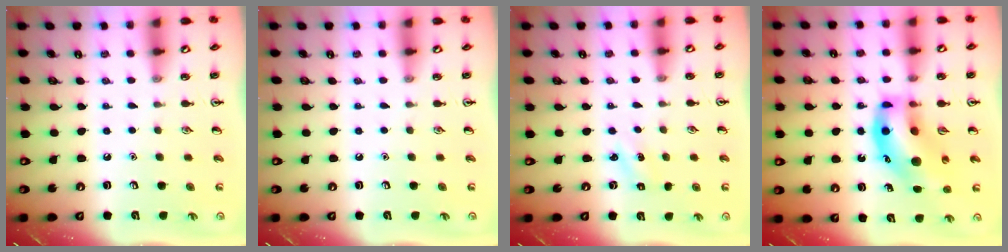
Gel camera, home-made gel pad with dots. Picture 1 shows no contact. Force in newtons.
{"total": 0.0}
{"total": 1.4, "press": 1.3, "slide": 0.6}
{"total": 17.1, "press": 16.6, "slide": 3.8}